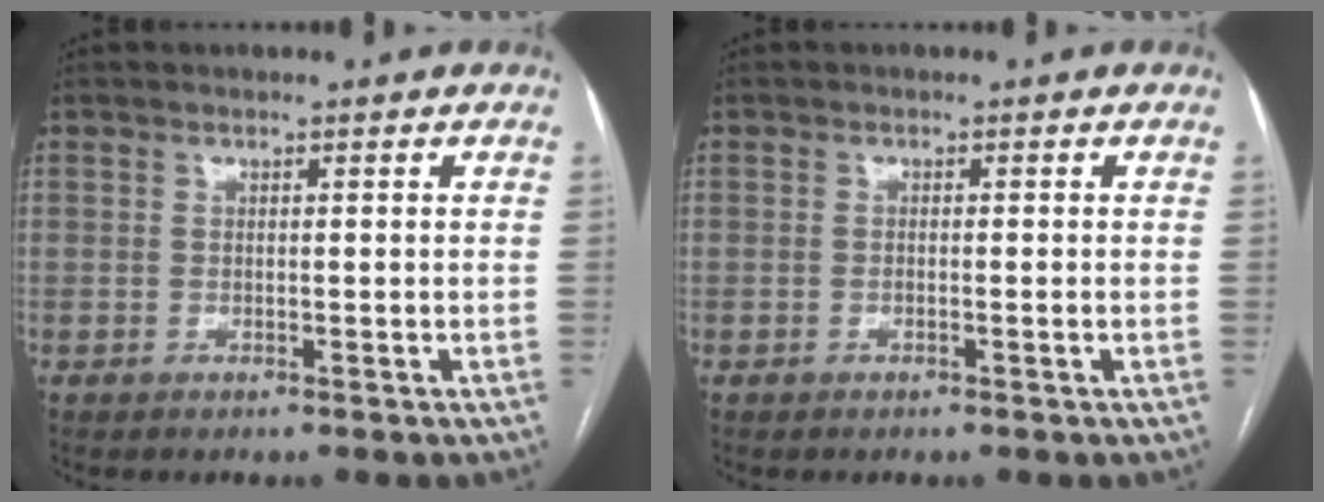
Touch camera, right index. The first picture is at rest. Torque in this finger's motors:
{"motor_torque": [0.13, 0.40, -0.04, -0.01]}